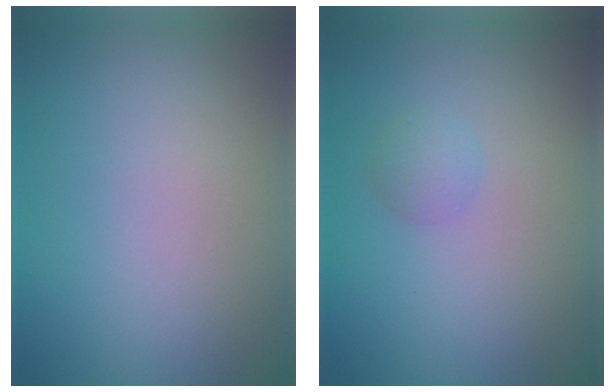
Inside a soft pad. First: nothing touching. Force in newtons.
{"total": 1.2, "press": 1.2, "slide": 0.1}